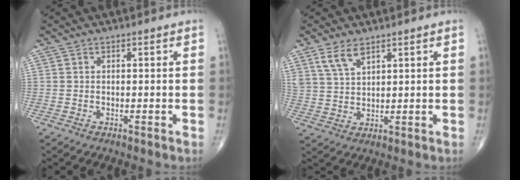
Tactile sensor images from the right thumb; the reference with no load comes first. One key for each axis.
{"total": 5.2, "fx": 3.5, "fy": 2.2, "fz": 3.1, "tx": -0.059, "ty": -0.014, "tz": 0.076}